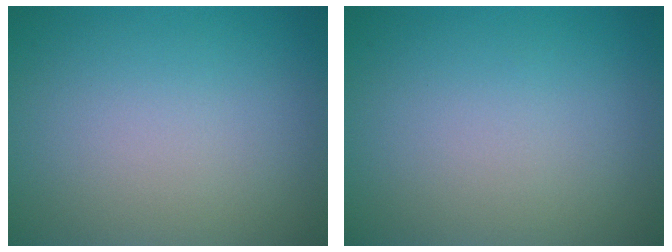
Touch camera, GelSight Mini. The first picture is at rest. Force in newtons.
{"total": 0.0}